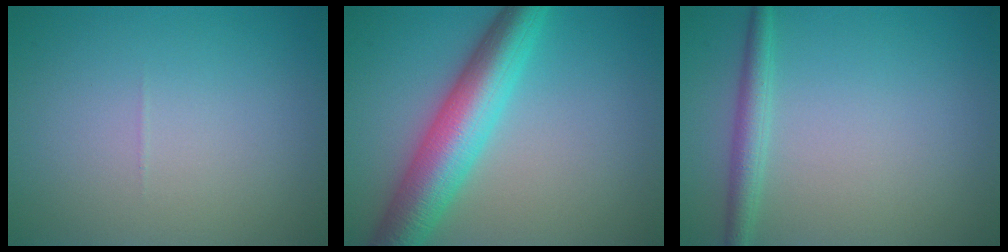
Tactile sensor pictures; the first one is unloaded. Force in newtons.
{"total": 7.8, "press": 7.8, "slide": 0.1}
{"total": 2.2, "press": 2.2, "slide": 0.1}